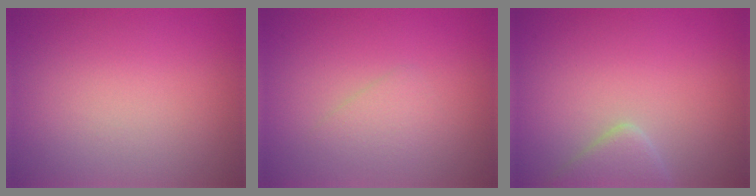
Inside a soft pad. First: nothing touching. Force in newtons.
{"total": 1.5, "press": 1.5, "slide": 0.0}
{"total": 2.8, "press": 2.8, "slide": 0.2}